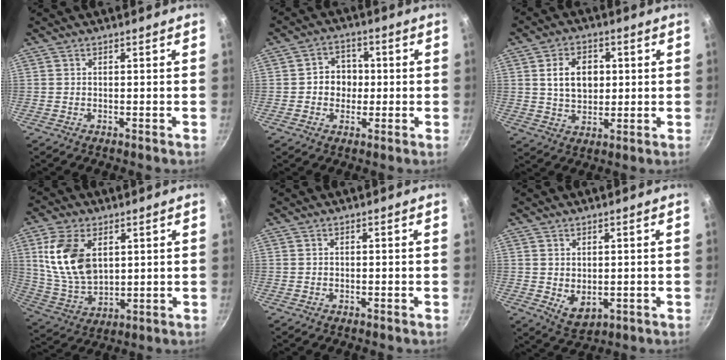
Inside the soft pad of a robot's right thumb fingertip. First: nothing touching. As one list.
[{"total": 6.1, "force": [-0.2, 5.4, 2.8], "torque": [-0.005, 0.010, -0.010]}, {"total": 8.9, "force": [1.6, 6.4, 5.9], "torque": [-0.077, -0.001, 0.028]}, {"total": 14.5, "force": [4.2, 9.0, 10.6], "torque": [-0.186, -0.021, 0.094]}, {"total": 0.0}, {"total": 4.8, "force": [0.4, 3.3, 3.6], "torque": [-0.050, -0.016, 0.018]}]